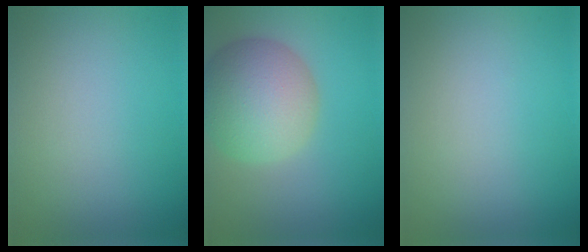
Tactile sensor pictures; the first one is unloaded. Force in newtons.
{"total": 8.1, "press": 8.1, "slide": 0.3}
{"total": 0.0}